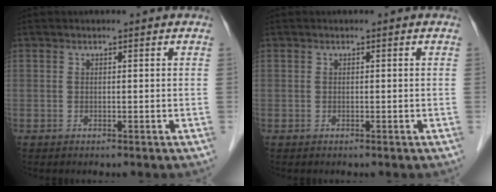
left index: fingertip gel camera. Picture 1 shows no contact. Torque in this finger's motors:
{"motor_torque": [0.00, 0.00, 0.00, 0.00]}